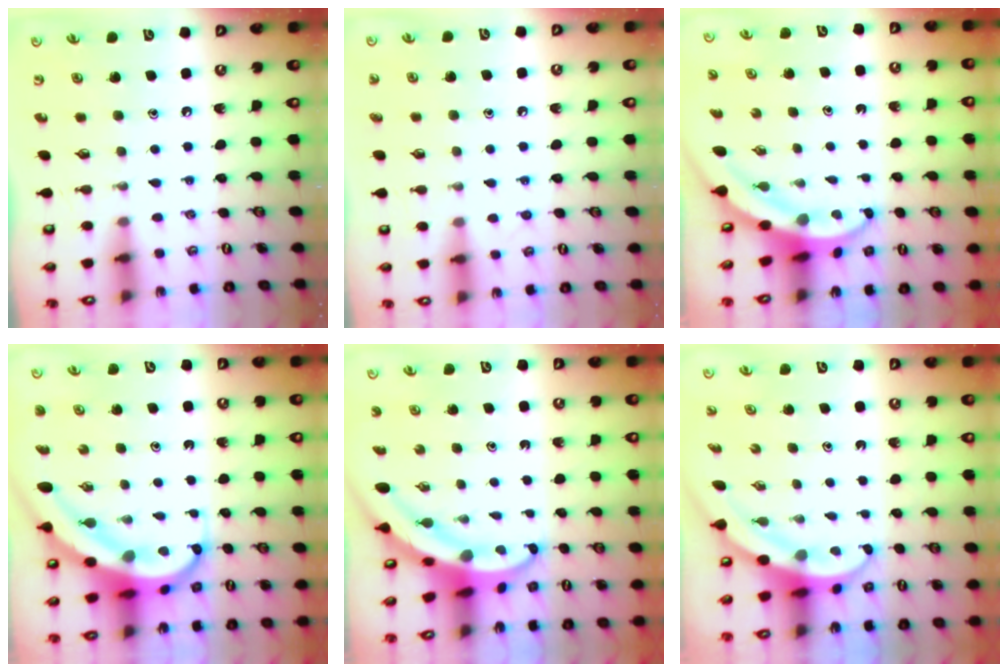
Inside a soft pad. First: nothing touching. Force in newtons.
{"total": 5.2, "press": 5.2, "slide": 0.4}
{"total": 4.0, "press": 3.9, "slide": 0.5}
{"total": 10.2, "press": 10.1, "slide": 1.4}
{"total": 4.6, "press": 4.6, "slide": 0.6}
{"total": 3.7, "press": 3.6, "slide": 0.3}